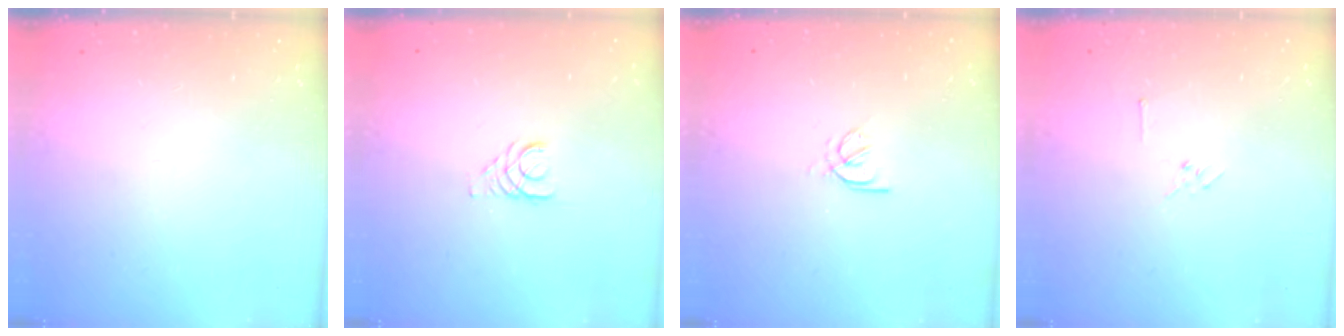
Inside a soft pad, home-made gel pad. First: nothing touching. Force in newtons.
{"total": 2.7, "press": 2.7, "slide": 0.2}
{"total": 1.7, "press": 1.6, "slide": 0.5}
{"total": 3.5, "press": 3.4, "slide": 0.8}